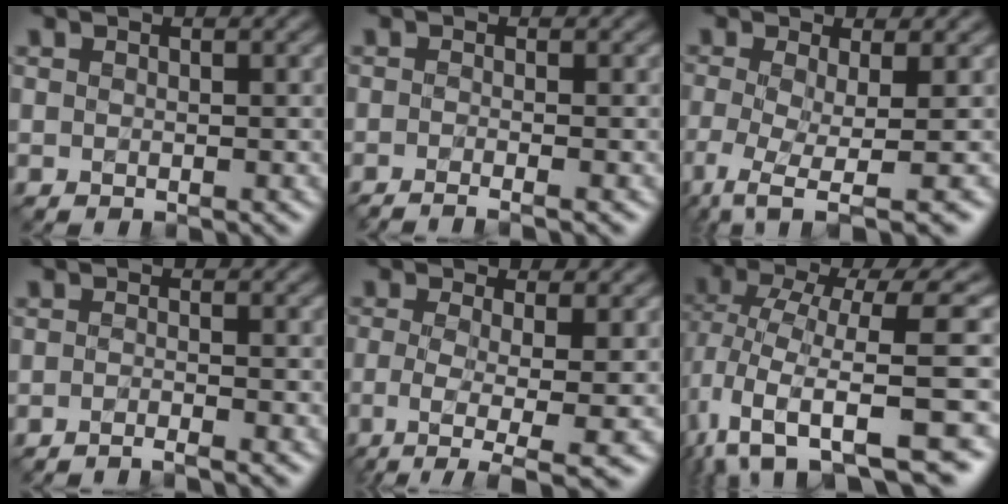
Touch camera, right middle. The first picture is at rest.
{"total": 2.5, "force": [-1.2, 0.8, 2.0], "torque": [-0.012, -0.009, -0.031]}
{"total": 5.2, "force": [-2.2, 1.1, 4.6], "torque": [-0.084, -0.011, -0.051]}
{"total": 1.6, "force": [-1.2, 0.3, 1.1], "torque": [-0.004, -0.005, -0.032]}
{"total": 5.3, "force": [-1.7, 1.2, 4.9], "torque": [-0.087, -0.010, -0.034]}
{"total": 11.1, "force": [-3.0, 4.2, 9.8], "torque": [-0.178, 0.000, -0.041]}